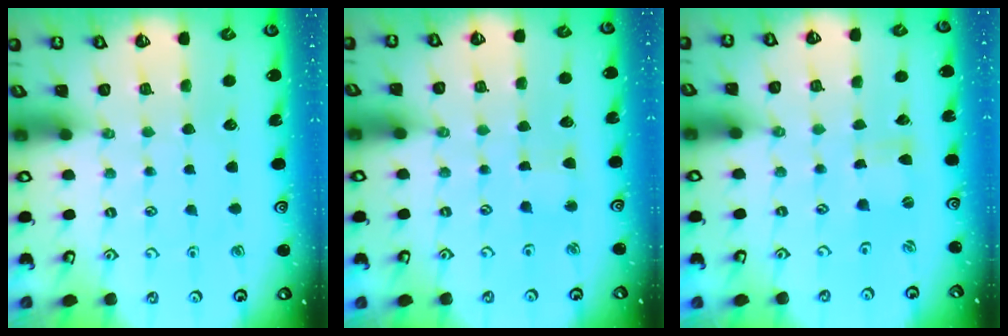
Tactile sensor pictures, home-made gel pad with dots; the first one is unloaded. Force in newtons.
{"total": 2.8, "press": 2.8, "slide": 0.3}
{"total": 0.0}